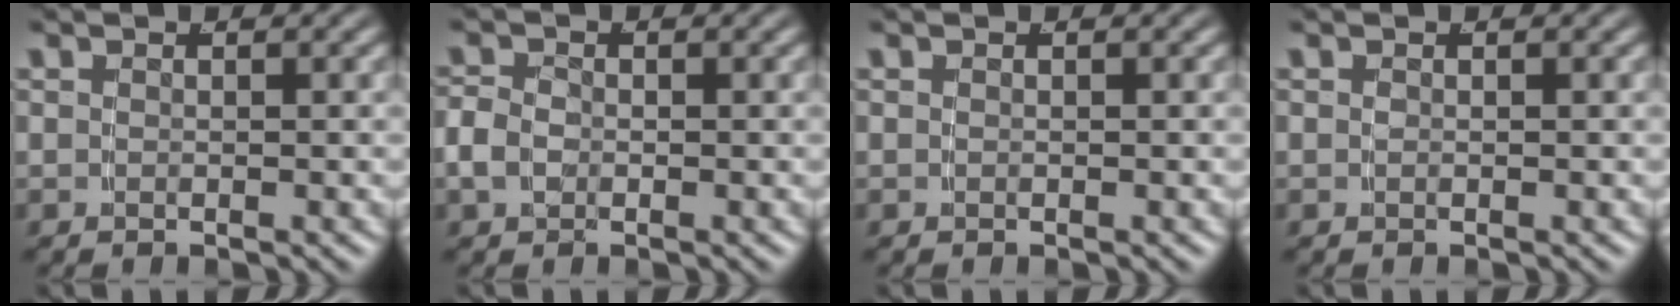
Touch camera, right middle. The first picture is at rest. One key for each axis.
{"total": 1.9, "fx": -0.6, "fy": 1.4, "fz": 1.1, "tx": -0.034, "ty": -0.006, "tz": -0.006}
{"total": 0.0}
{"total": 0.0}